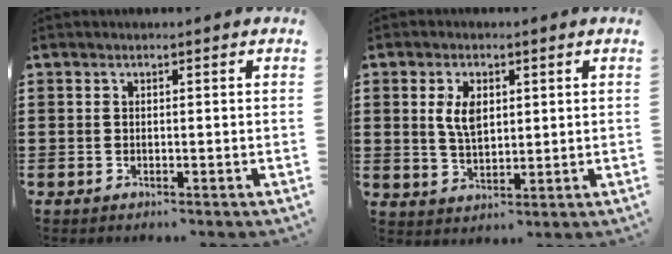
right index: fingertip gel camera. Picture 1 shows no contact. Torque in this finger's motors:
{"motor_torque": [0.37, -0.01, 0.14, 0.12]}